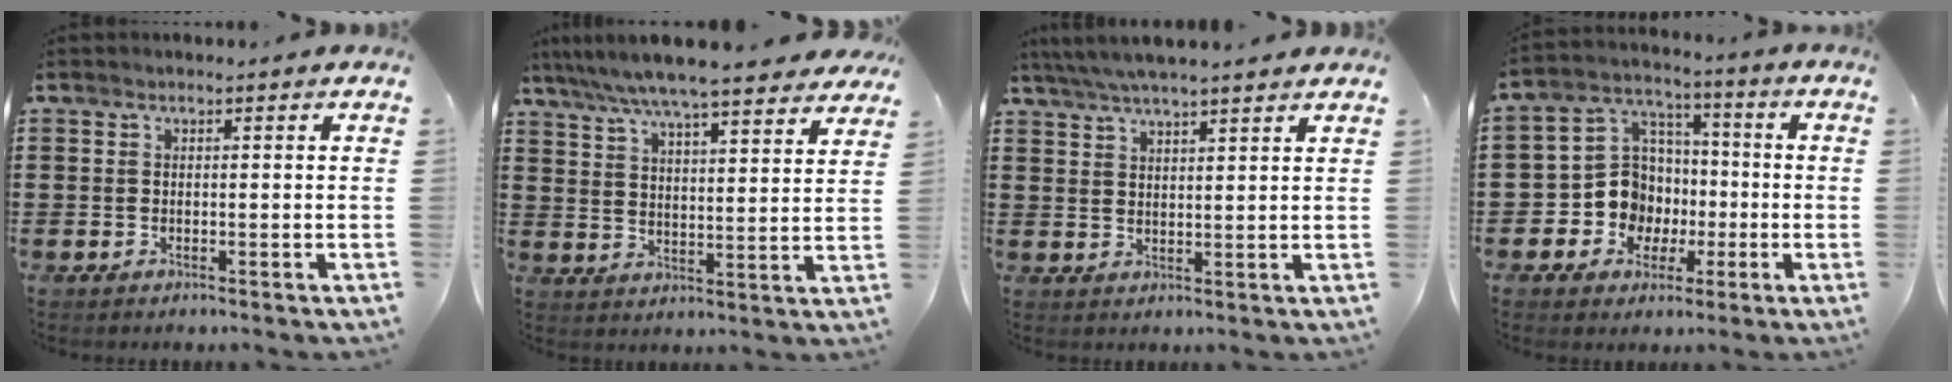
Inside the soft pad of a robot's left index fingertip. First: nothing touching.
{"total": 7.2, "force": [6.6, 0.0, 3.0], "torque": [-0.082, -0.035, 0.114]}
{"total": 4.3, "force": [3.9, -0.1, 1.8], "torque": [-0.046, -0.011, 0.070]}
{"total": 9.8, "force": [-1.7, 9.1, 3.2], "torque": [-0.110, 0.010, -0.027]}